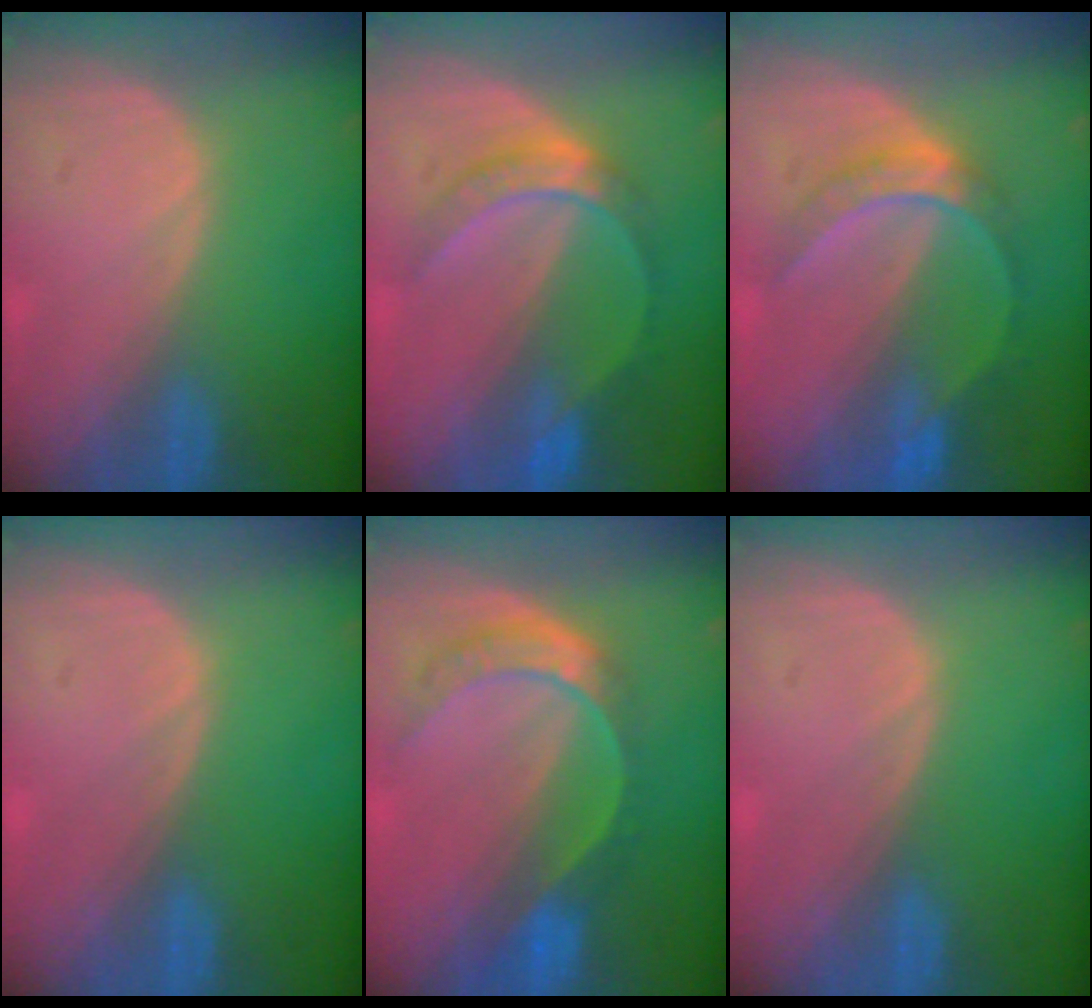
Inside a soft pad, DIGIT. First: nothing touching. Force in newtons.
{"total": 5.6, "press": 5.5, "slide": 1.0}
{"total": 6.1, "press": 5.7, "slide": 2.2}
{"total": 0.0}
{"total": 7.7, "press": 6.4, "slide": 4.3}
{"total": 0.0}